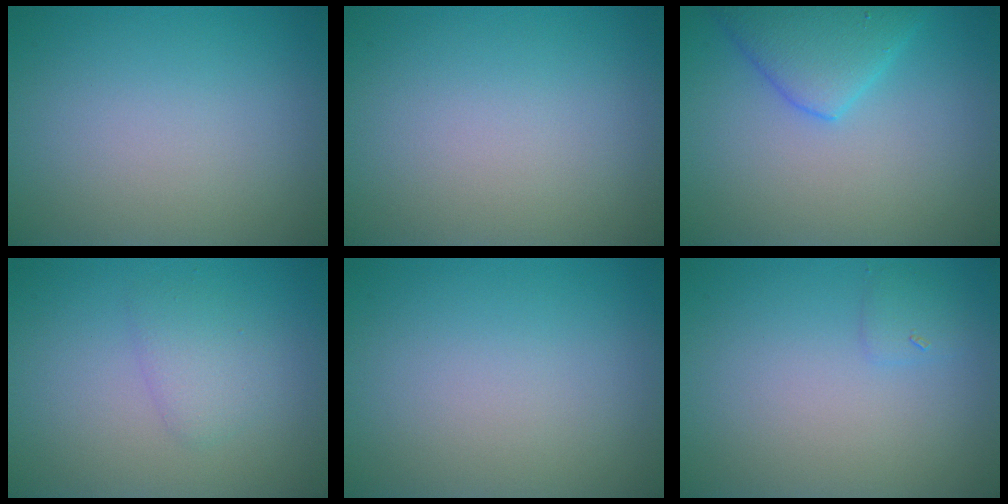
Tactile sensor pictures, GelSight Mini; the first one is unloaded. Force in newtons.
{"total": 0.0}
{"total": 4.4, "press": 4.4, "slide": 0.2}
{"total": 1.8, "press": 1.8, "slide": 0.1}
{"total": 0.0}
{"total": 0.9, "press": 0.9, "slide": 0.1}